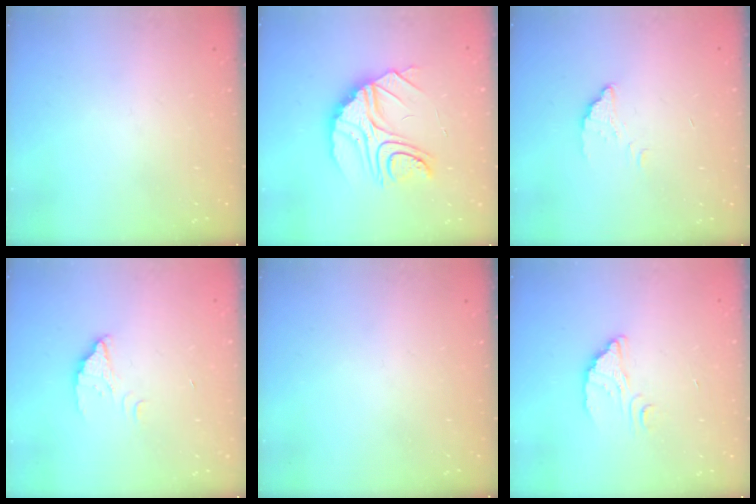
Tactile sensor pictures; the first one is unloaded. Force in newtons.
{"total": 13.7, "press": 13.7, "slide": 1.1}
{"total": 1.5, "press": 1.5, "slide": 0.1}
{"total": 2.1, "press": 2.1, "slide": 0.1}
{"total": 0.0}
{"total": 2.7, "press": 2.7, "slide": 0.1}